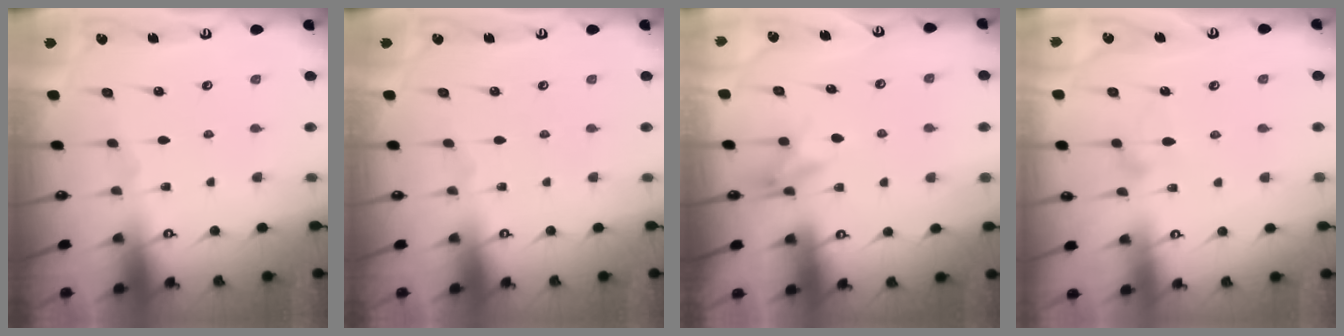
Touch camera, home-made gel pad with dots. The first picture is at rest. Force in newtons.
{"total": 0.0}
{"total": 8.2, "press": 8.0, "slide": 1.9}
{"total": 8.8, "press": 8.8, "slide": 0.5}